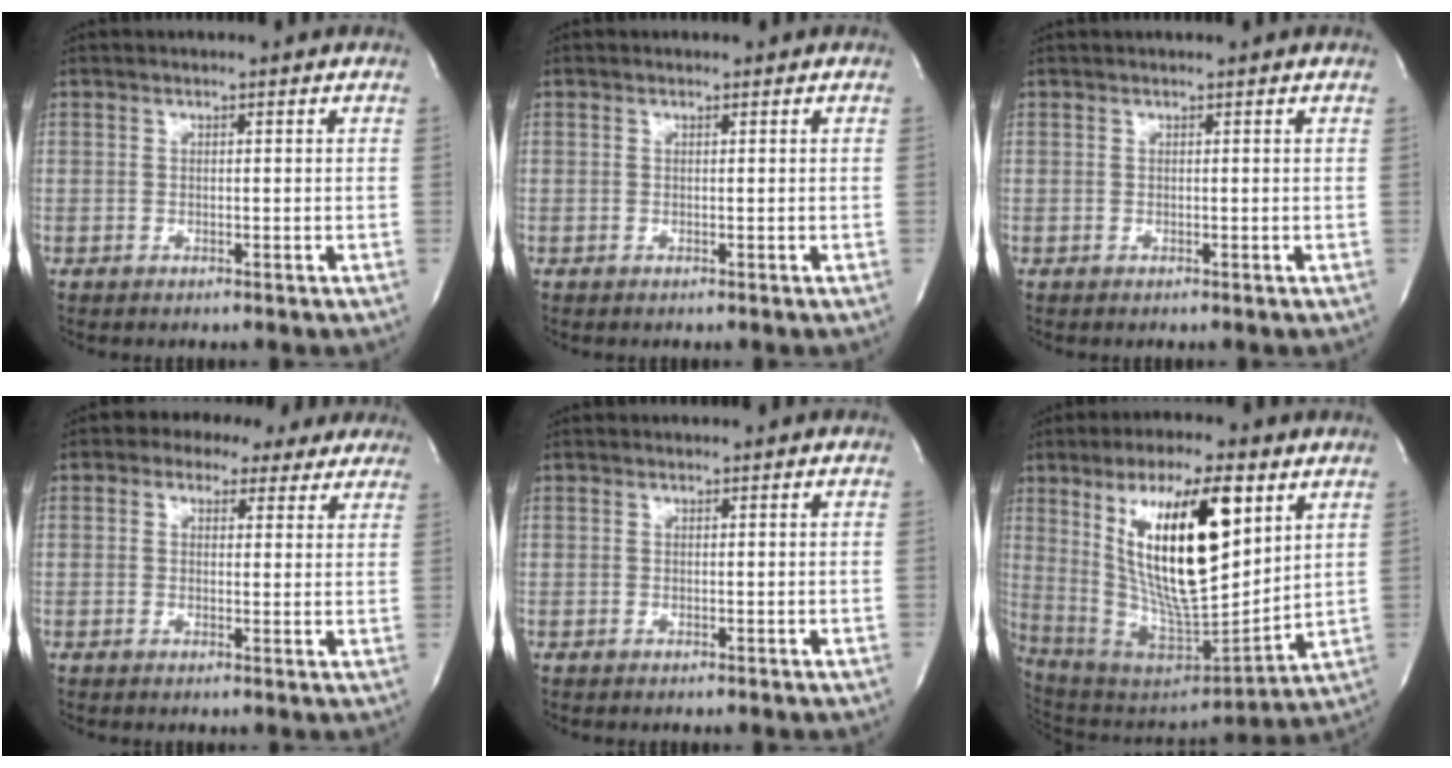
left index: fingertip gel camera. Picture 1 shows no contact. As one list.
[{"total": 0.0}, {"total": 0.7, "force": [0.6, -0.2, 0.4], "torque": [-0.009, 0.006, 0.017]}, {"total": 9.0, "force": [6.5, 5.3, 3.5], "torque": [-0.032, 0.034, 0.069]}, {"total": 0.0}, {"total": 21.4, "force": [8.2, 5.3, 19.0], "torque": [-0.344, -0.011, 0.147]}]